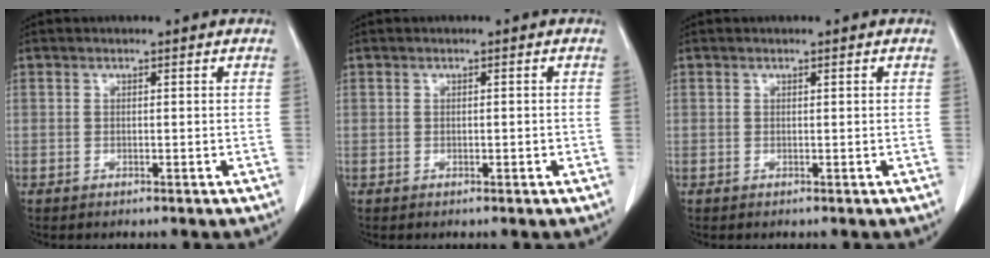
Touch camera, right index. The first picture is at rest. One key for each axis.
{"total": 0.9, "fx": -0.1, "fy": 0.4, "fz": 0.8, "tx": -0.015, "ty": 0.002, "tz": 0.000}
{"total": 0.0}